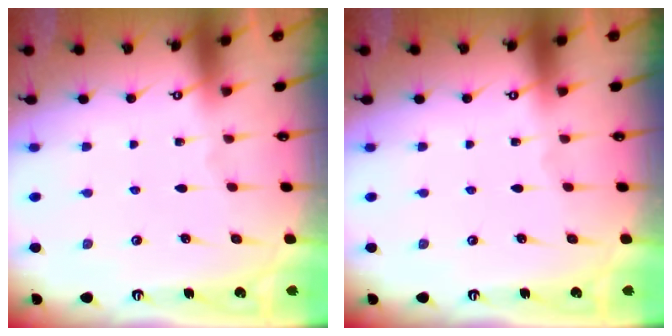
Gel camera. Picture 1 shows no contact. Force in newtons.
{"total": 0.0}